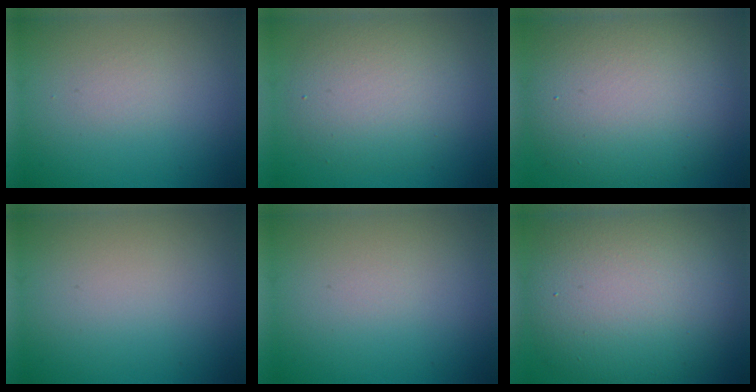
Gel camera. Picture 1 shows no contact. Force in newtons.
{"total": 5.0, "press": 5.0, "slide": 0.3}
{"total": 10.8, "press": 10.8, "slide": 1.0}
{"total": 0.0}
{"total": 0.0}
{"total": 12.5, "press": 12.4, "slide": 1.2}